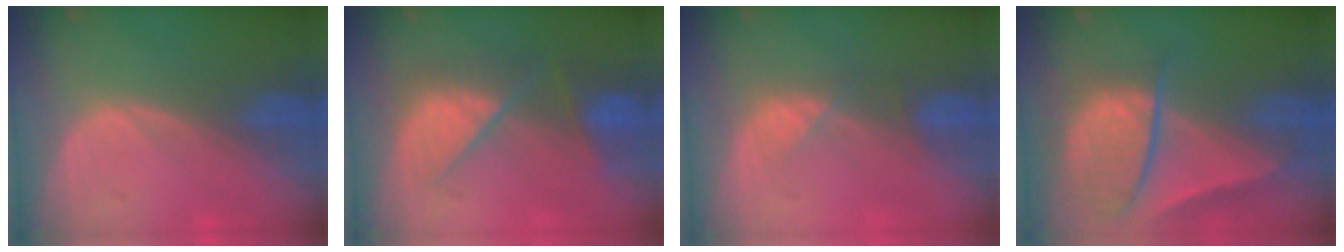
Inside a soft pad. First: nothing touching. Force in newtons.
{"total": 8.0, "press": 7.6, "slide": 2.4}
{"total": 2.6, "press": 2.5, "slide": 0.8}
{"total": 10.1, "press": 8.3, "slide": 5.7}